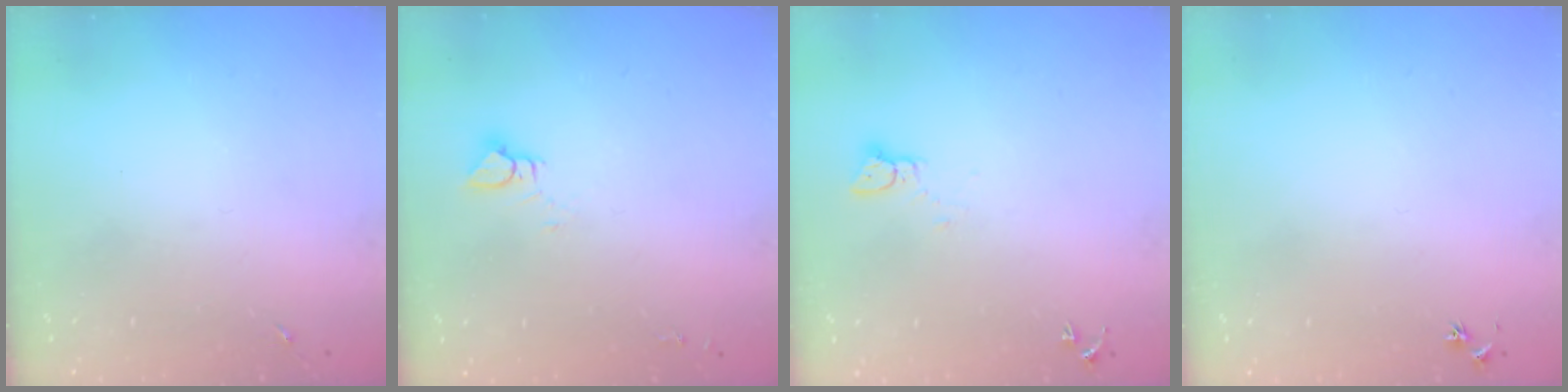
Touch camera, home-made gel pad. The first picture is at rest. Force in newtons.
{"total": 4.3, "press": 4.3, "slide": 0.4}
{"total": 2.1, "press": 2.1, "slide": 0.2}
{"total": 2.5, "press": 2.5, "slide": 0.3}